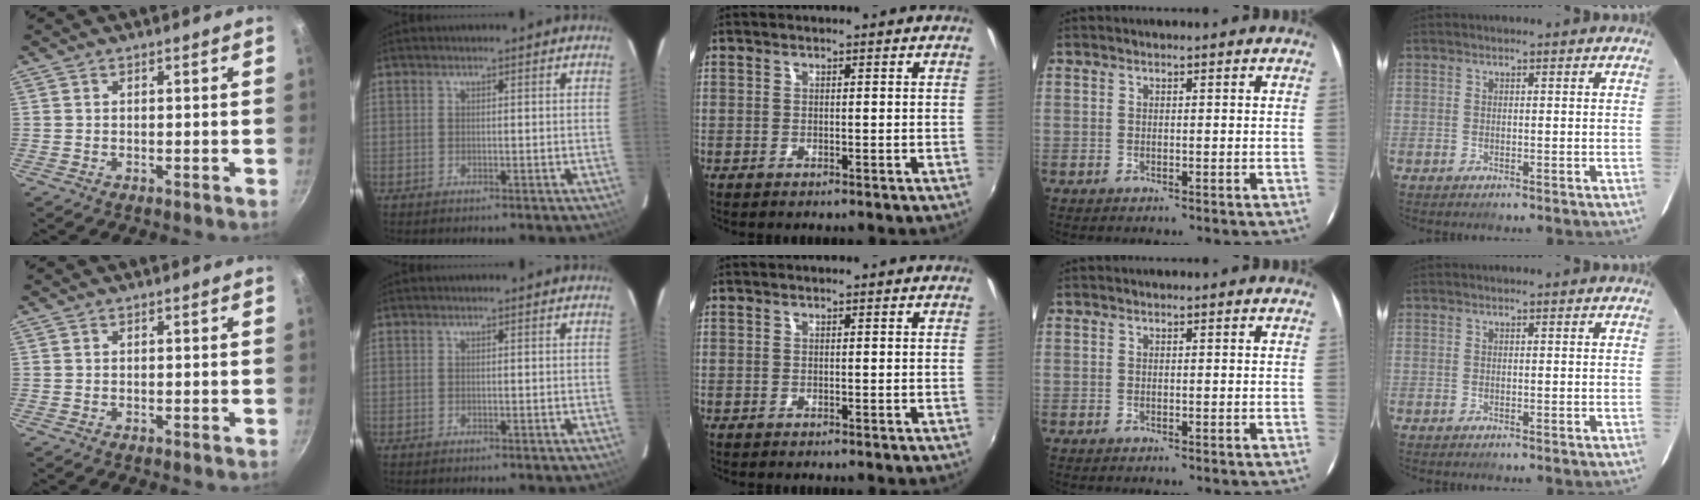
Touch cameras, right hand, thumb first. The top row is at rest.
{}